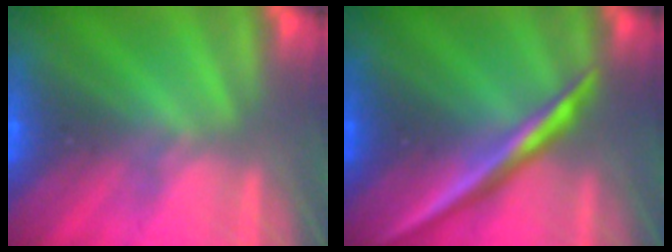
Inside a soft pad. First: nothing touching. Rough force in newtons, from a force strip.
{"total": 2.2}